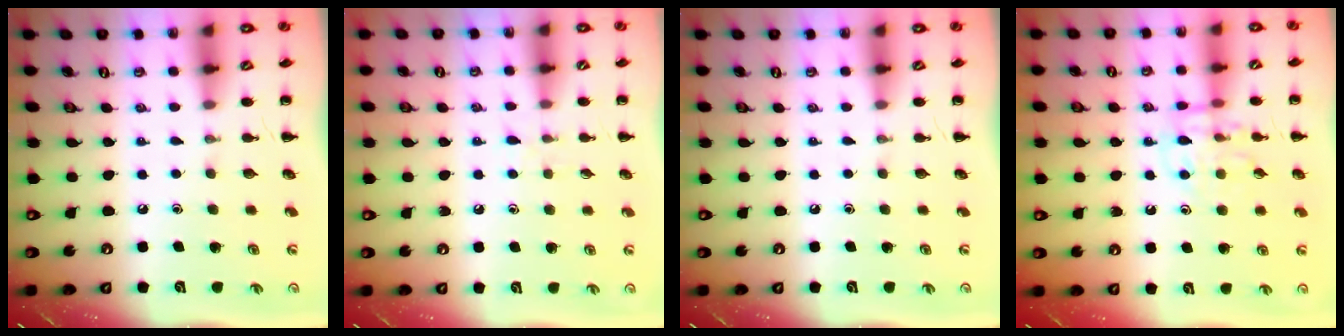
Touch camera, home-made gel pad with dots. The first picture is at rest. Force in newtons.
{"total": 5.0, "press": 4.6, "slide": 2.0}
{"total": 0.0}
{"total": 11.4, "press": 11.4, "slide": 0.7}